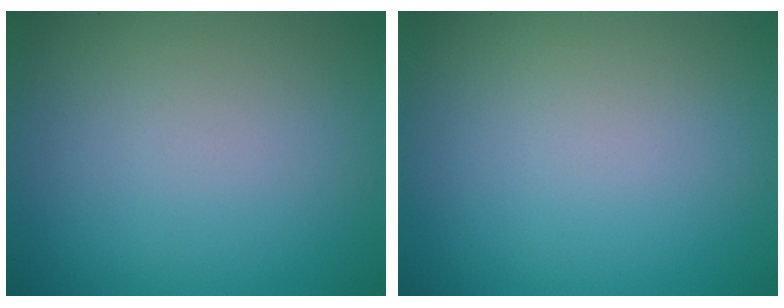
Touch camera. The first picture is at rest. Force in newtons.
{"total": 0.0}